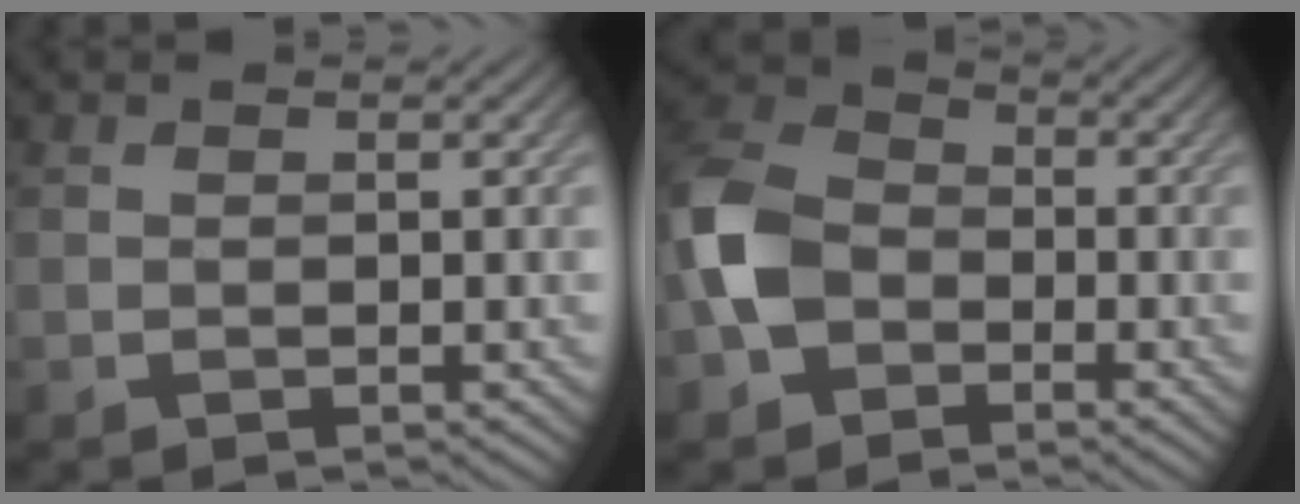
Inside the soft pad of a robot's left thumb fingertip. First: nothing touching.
{"total": 8.1, "force": [-2.6, 6.3, 4.4], "torque": [-0.111, 0.001, -0.078]}